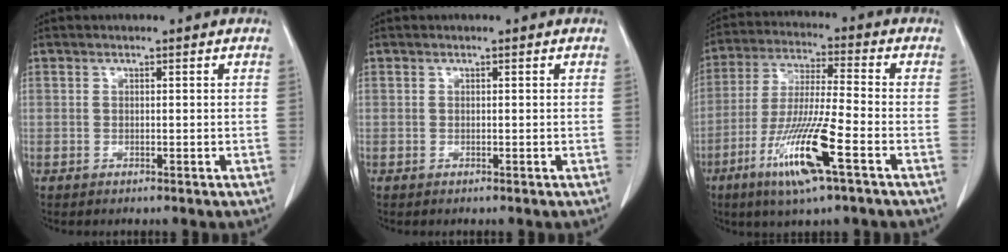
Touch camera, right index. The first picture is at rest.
{"total": 0.0}
{"total": 13.4, "force": [-6.3, 0.3, 11.9], "torque": [-0.240, -0.024, -0.117]}